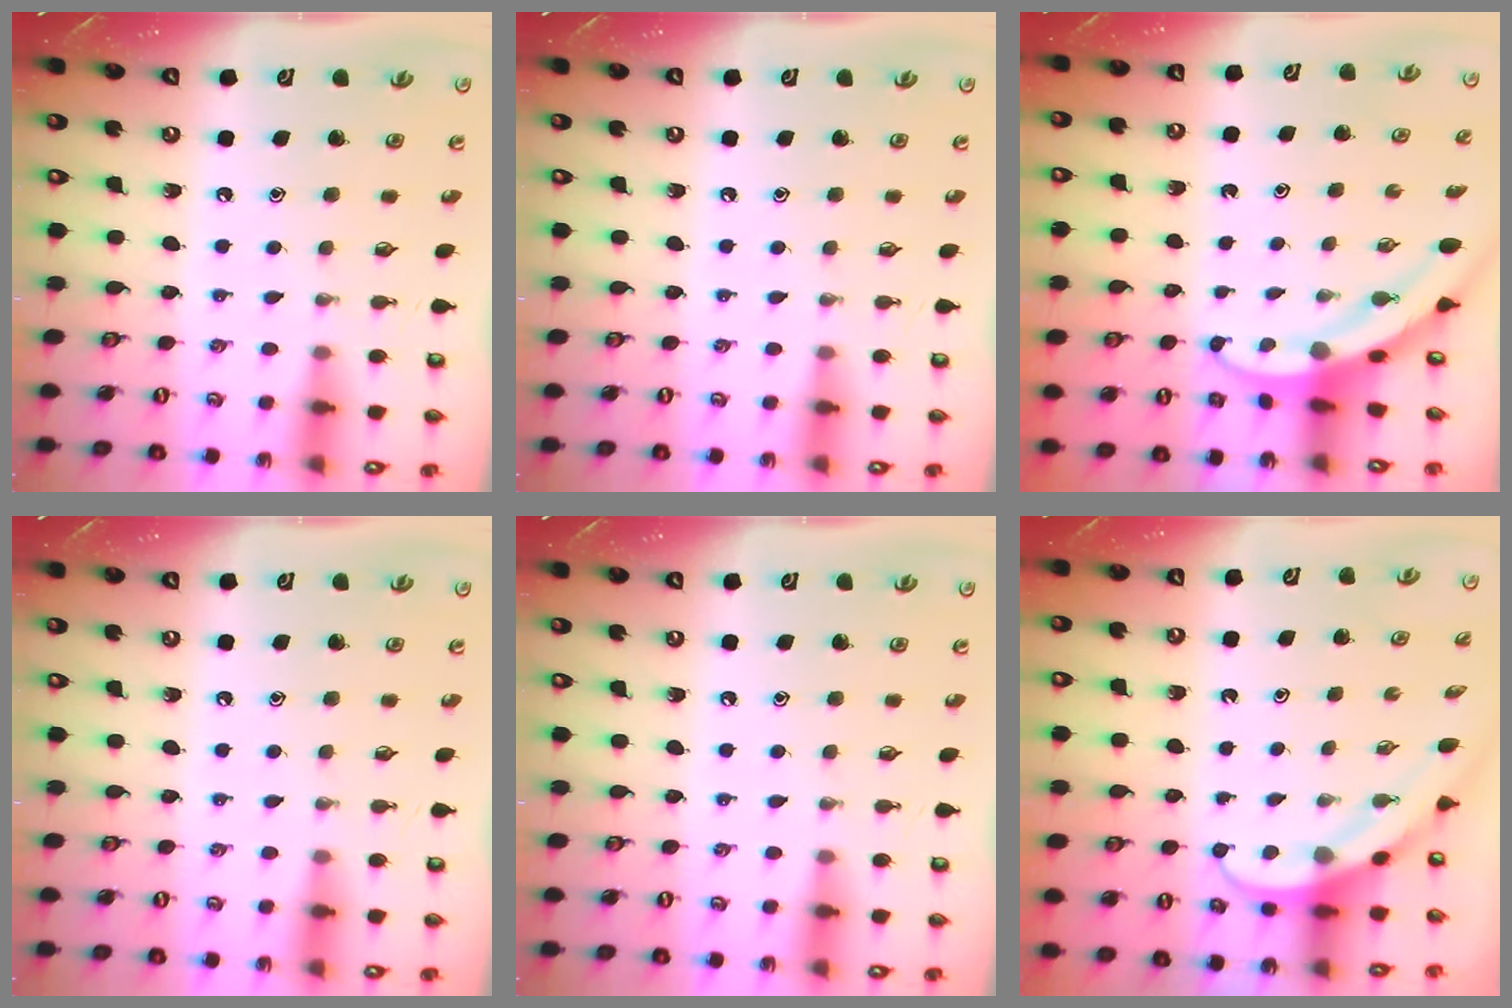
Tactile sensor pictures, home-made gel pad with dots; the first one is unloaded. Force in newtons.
{"total": 0.0}
{"total": 3.1, "press": 3.1, "slide": 0.3}
{"total": 0.0}
{"total": 0.0}
{"total": 3.9, "press": 3.9, "slide": 0.3}